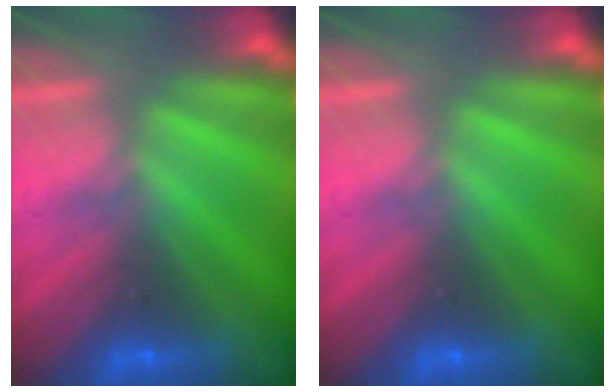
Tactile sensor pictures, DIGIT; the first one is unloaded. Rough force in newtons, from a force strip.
{"total": 0.0}